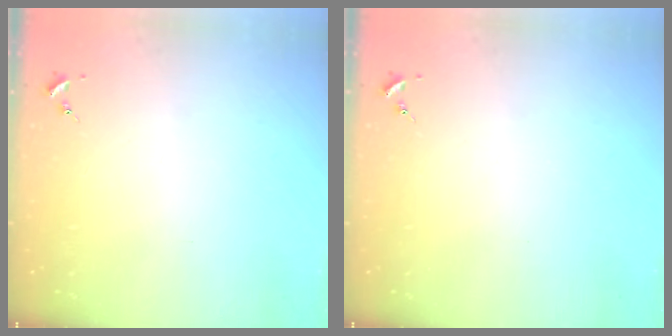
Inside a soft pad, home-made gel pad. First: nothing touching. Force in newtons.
{"total": 0.0}